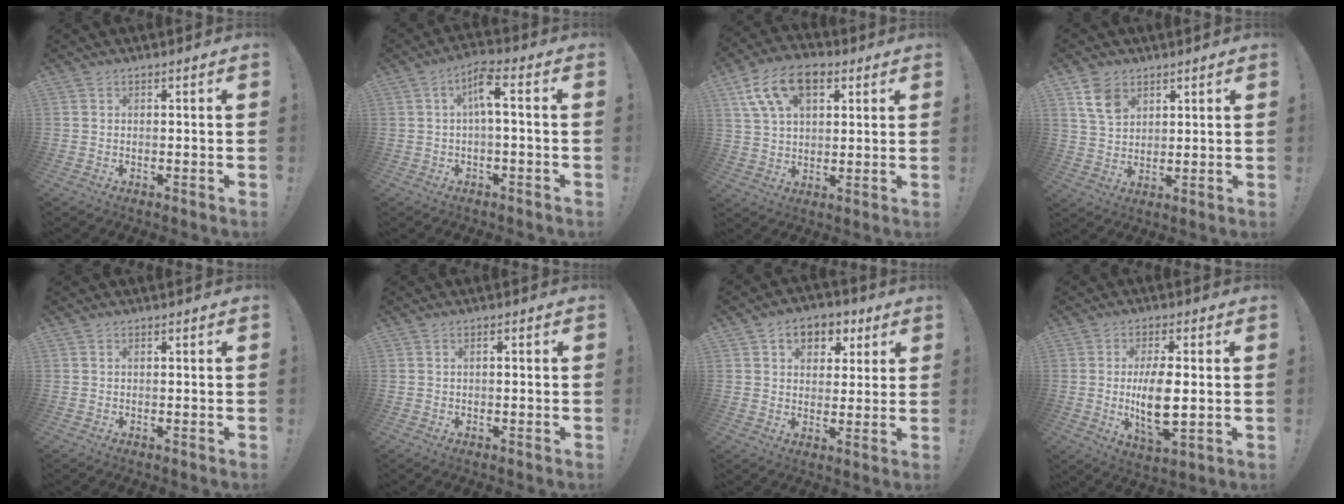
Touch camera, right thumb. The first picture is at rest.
{"total": 6.8, "force": [0.8, 1.5, 6.6], "torque": [-0.117, 0.004, 0.008]}
{"total": 14.9, "force": [6.8, 9.2, 9.6], "torque": [-0.168, -0.016, 0.127]}
{"total": 8.3, "force": [4.8, 5.6, 3.9], "torque": [-0.060, -0.018, 0.094]}
{"total": 0.0}
{"total": 0.7, "force": [-0.3, 0.1, 0.7], "torque": [-0.015, 0.002, -0.006]}
{"total": 8.6, "force": [3.8, 6.6, 4.0], "torque": [-0.052, -0.012, 0.073]}
{"total": 11.3, "force": [0.0, 4.9, 10.2], "torque": [-0.190, -0.019, -0.006]}